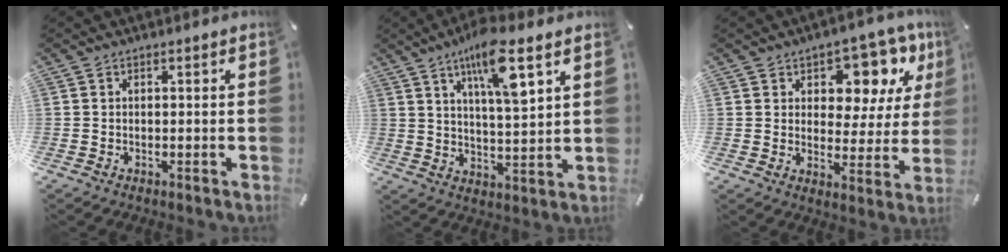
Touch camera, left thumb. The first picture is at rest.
{"total": 12.0, "force": [7.3, 2.6, 9.1], "torque": [-0.161, -0.030, 0.123]}
{"total": 12.5, "force": [7.6, 7.8, 6.1], "torque": [-0.075, -0.058, 0.130]}